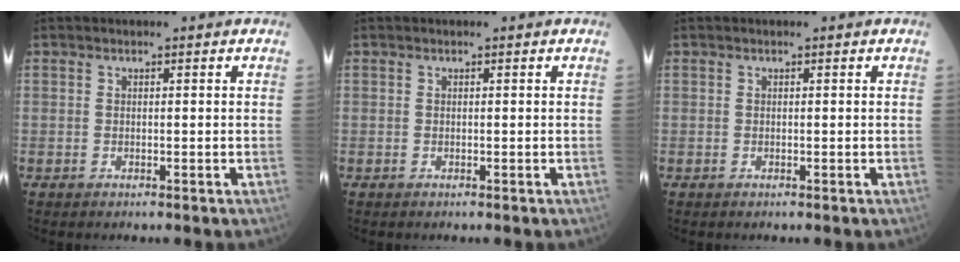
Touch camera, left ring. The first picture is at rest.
{"total": 0.0}
{"total": 0.0}